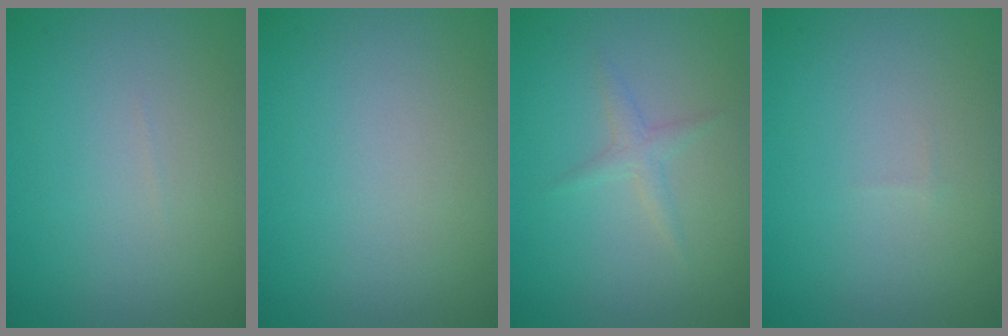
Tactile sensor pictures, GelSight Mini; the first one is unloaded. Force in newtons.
{"total": 0.0}
{"total": 1.2, "press": 1.2, "slide": 0.0}
{"total": 0.0}